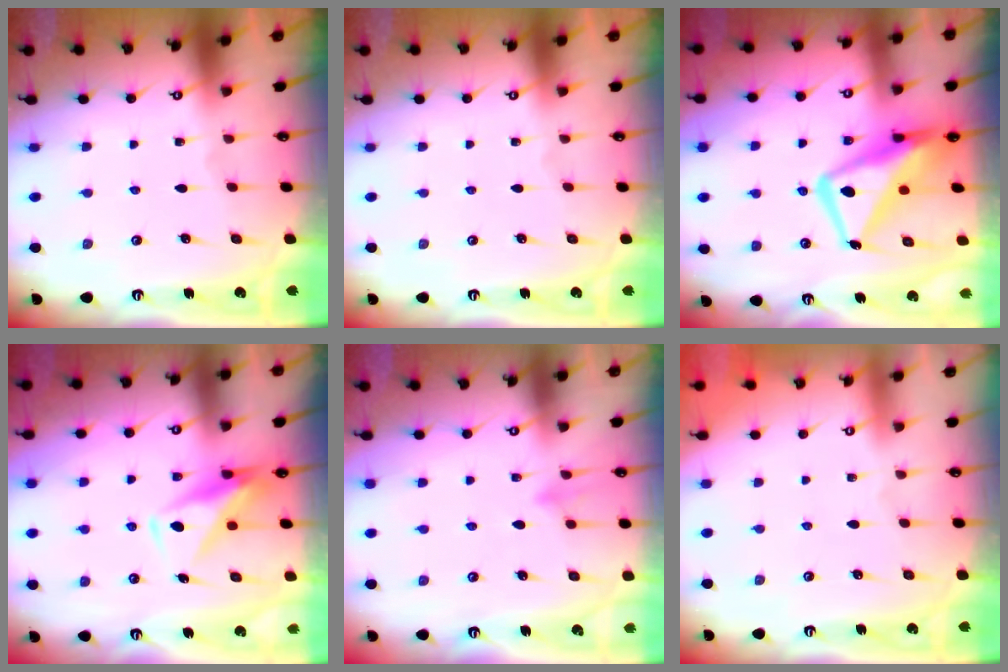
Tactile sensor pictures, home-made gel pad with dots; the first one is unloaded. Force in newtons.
{"total": 0.0}
{"total": 16.0, "press": 15.8, "slide": 2.0}
{"total": 8.8, "press": 8.7, "slide": 0.9}
{"total": 8.1, "press": 8.1, "slide": 0.6}
{"total": 3.8, "press": 3.8, "slide": 0.1}